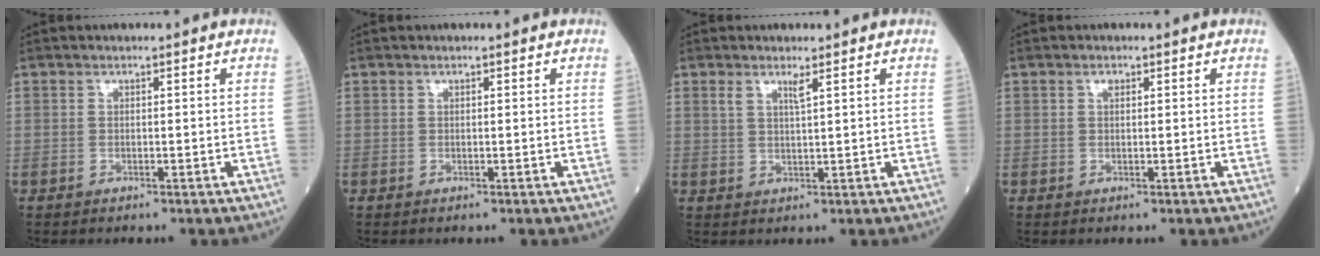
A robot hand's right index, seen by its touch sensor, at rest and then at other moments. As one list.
[{"total": 0.0}, {"total": 1.9, "force": [1.1, 0.0, 1.5], "torque": [-0.034, 0.000, 0.022]}, {"total": 0.8, "force": [0.4, 0.4, 0.5], "torque": [-0.011, -0.001, 0.005]}]